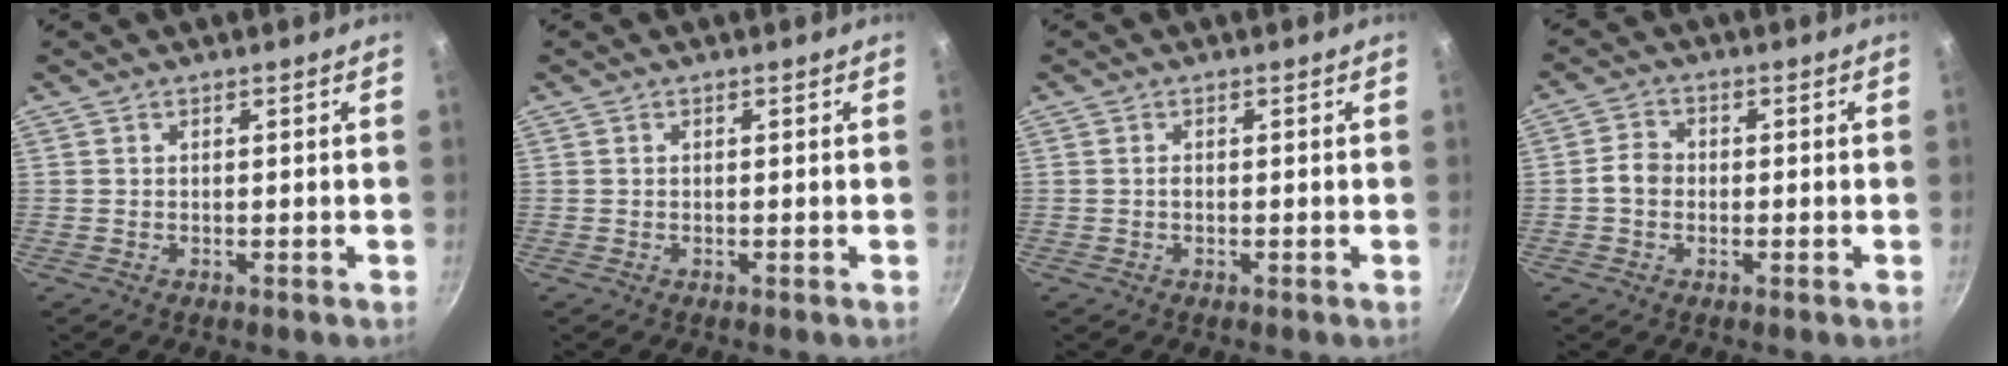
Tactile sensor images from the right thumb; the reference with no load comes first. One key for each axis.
{"total": 0.0}
{"total": 1.2, "fx": -0.3, "fy": 0.7, "fz": 1.0, "tx": -0.018, "ty": 0.004, "tz": -0.006}
{"total": 3.8, "fx": -0.7, "fy": 3.2, "fz": 2.0, "tx": -0.022, "ty": 0.018, "tz": -0.020}